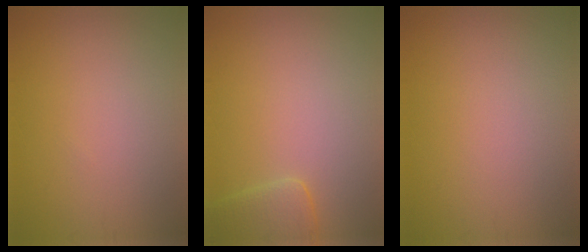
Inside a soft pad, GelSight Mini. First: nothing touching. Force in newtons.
{"total": 2.3, "press": 2.3, "slide": 0.2}
{"total": 0.0}